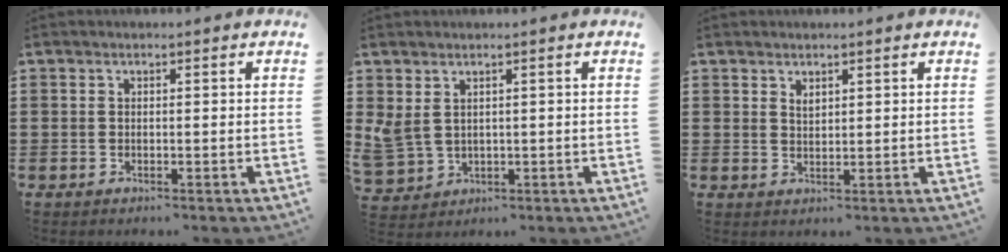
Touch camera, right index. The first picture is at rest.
{"total": 2.6, "force": [1.4, 1.9, 1.1], "torque": [-0.041, 0.005, 0.024]}
{"total": 1.4, "force": [1.1, 0.6, 0.5], "torque": [-0.013, 0.002, 0.020]}